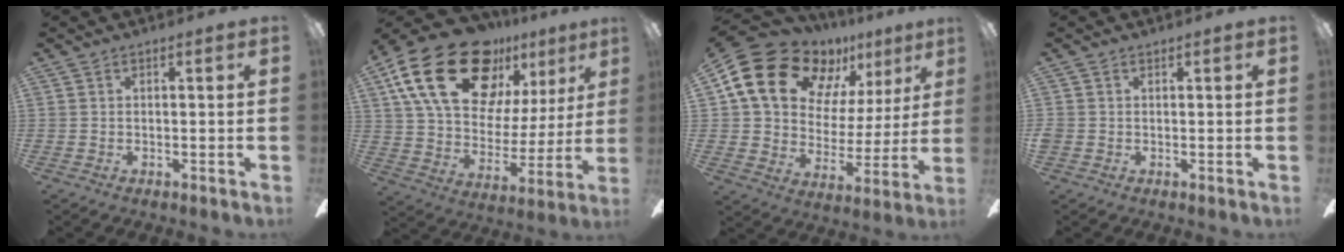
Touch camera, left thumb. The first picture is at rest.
{"total": 27.8, "force": [15.0, 16.3, 16.8], "torque": [-0.295, -0.084, 0.279]}
{"total": 19.8, "force": [11.6, 13.1, 9.3], "torque": [-0.164, -0.063, 0.226]}
{"total": 1.0, "force": [0.2, 1.0, 0.2], "torque": [-0.004, 0.001, 0.004]}